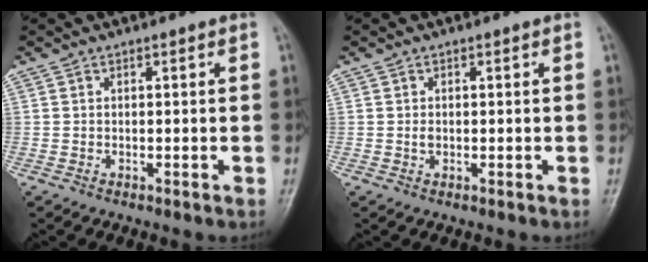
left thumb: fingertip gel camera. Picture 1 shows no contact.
{"total": 0.9, "force": [0.0, 0.7, 0.6], "torque": [-0.010, 0.000, 0.001]}